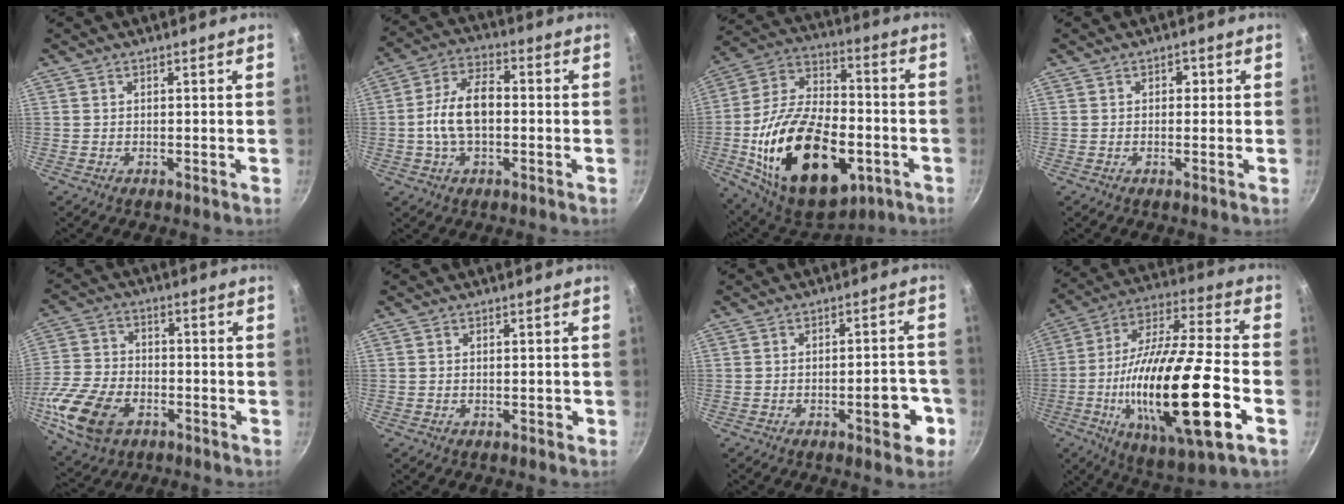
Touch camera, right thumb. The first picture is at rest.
{"total": 10.4, "force": [-0.9, 6.0, 8.5], "torque": [-0.144, 0.033, -0.025]}
{"total": 30.2, "force": [-8.1, 17.3, 23.4], "torque": [-0.388, 0.026, -0.123]}
{"total": 1.8, "force": [0.2, 1.3, 1.3], "torque": [-0.010, 0.000, -0.002]}
{"total": 14.7, "force": [-5.8, 9.5, 9.7], "torque": [-0.190, 0.018, -0.113]}
{"total": 0.7, "force": [-0.3, 0.5, 0.4], "torque": [-0.002, 0.005, -0.003]}
{"total": 7.6, "force": [-3.3, 2.9, 6.2], "torque": [-0.050, 0.030, -0.041]}
{"total": 29.0, "force": [-7.9, 8.2, 26.7], "torque": [-0.464, 0.017, -0.133]}